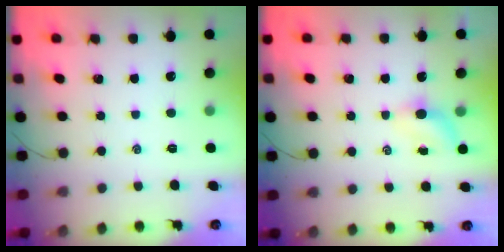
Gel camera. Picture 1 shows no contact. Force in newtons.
{"total": 3.6, "press": 3.4, "slide": 1.3}